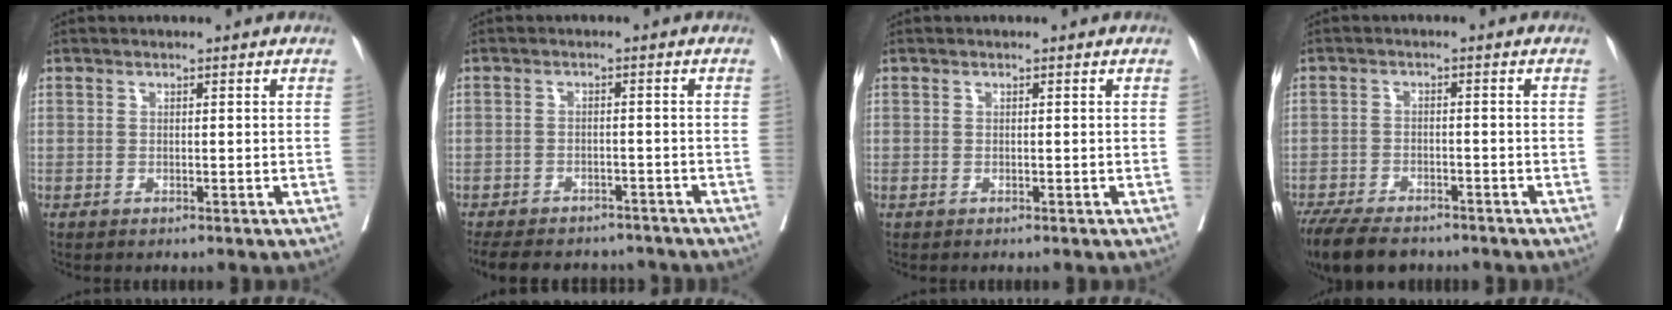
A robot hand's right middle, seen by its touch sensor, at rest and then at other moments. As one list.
[{"total": 14.4, "force": [-12.4, 5.5, 4.9], "torque": [-0.117, -0.004, -0.158]}, {"total": 0.0}, {"total": 10.9, "force": [-8.8, 3.8, 5.1], "torque": [-0.092, -0.014, -0.139]}]